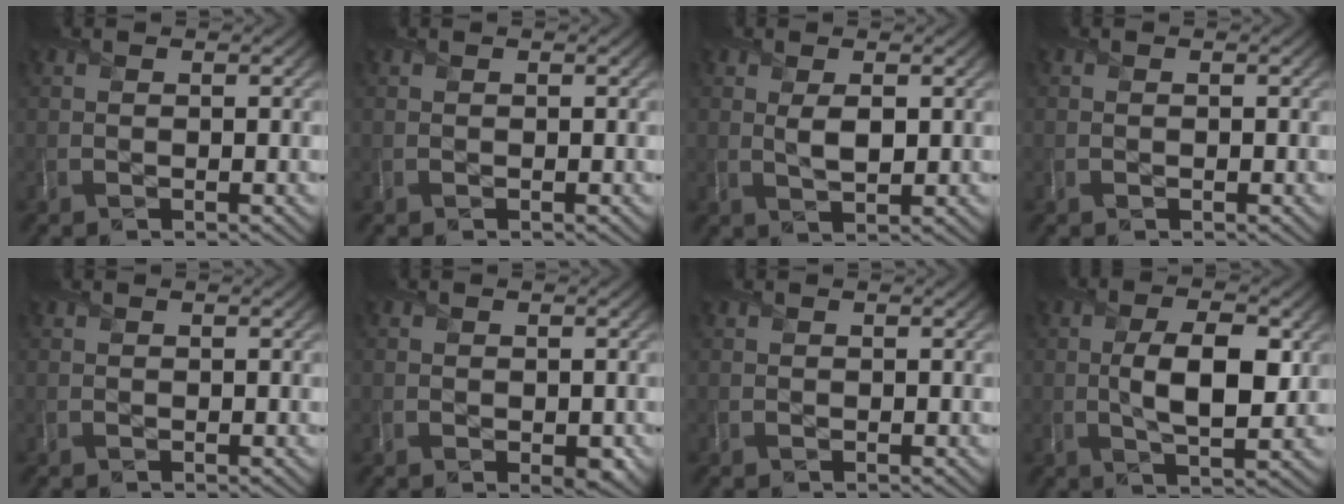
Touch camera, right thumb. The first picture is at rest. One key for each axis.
{"total": 0.0}
{"total": 2.8, "fx": 0.6, "fy": 1.4, "fz": 2.4, "tx": -0.051, "ty": -0.006, "tz": 0.012}
{"total": 0.5, "fx": -0.2, "fy": 0.5, "fz": 0.2, "tx": -0.001, "ty": -0.003, "tz": -0.004}
{"total": 0.0}
{"total": 1.7, "fx": -0.3, "fy": 1.3, "fz": 1.0, "tx": -0.018, "ty": -0.013, "tz": -0.005}
{"total": 0.0}
{"total": 7.6, "fx": 0.3, "fy": 3.3, "fz": 6.8, "tx": -0.123, "ty": -0.005, "tz": 0.005}